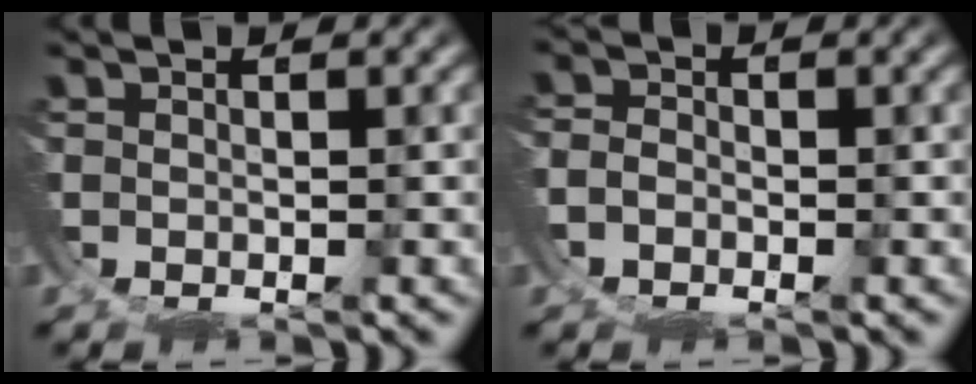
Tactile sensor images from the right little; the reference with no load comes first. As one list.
[{"total": 1.7, "force": [-0.9, 1.4, 0.3], "torque": [-0.012, -0.006, -0.018]}]